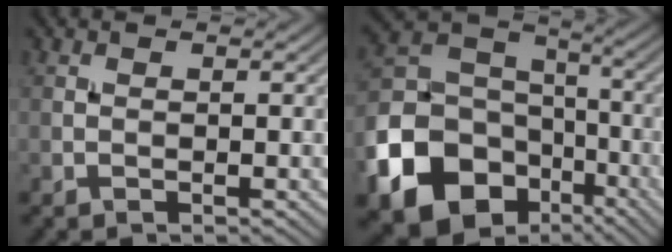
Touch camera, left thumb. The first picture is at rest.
{"total": 19.6, "force": [-9.2, 15.0, 8.7], "torque": [-0.231, -0.058, -0.167]}